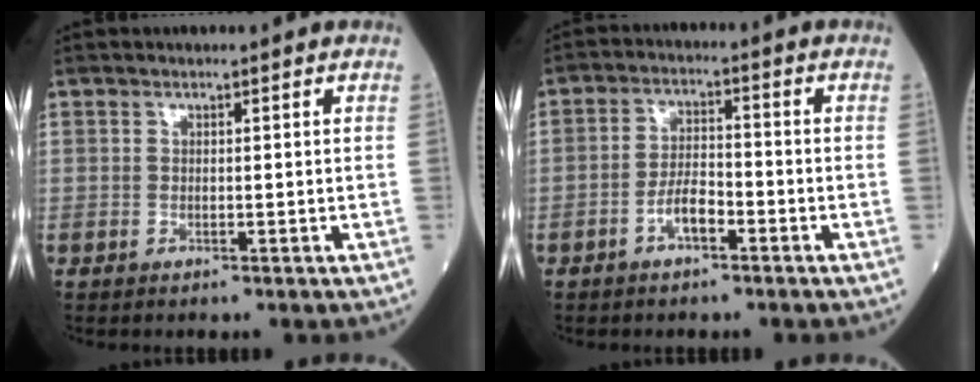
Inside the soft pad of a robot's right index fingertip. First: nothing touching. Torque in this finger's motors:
{"motor_torque": [0.54, -0.53, 0.42, 0.10]}